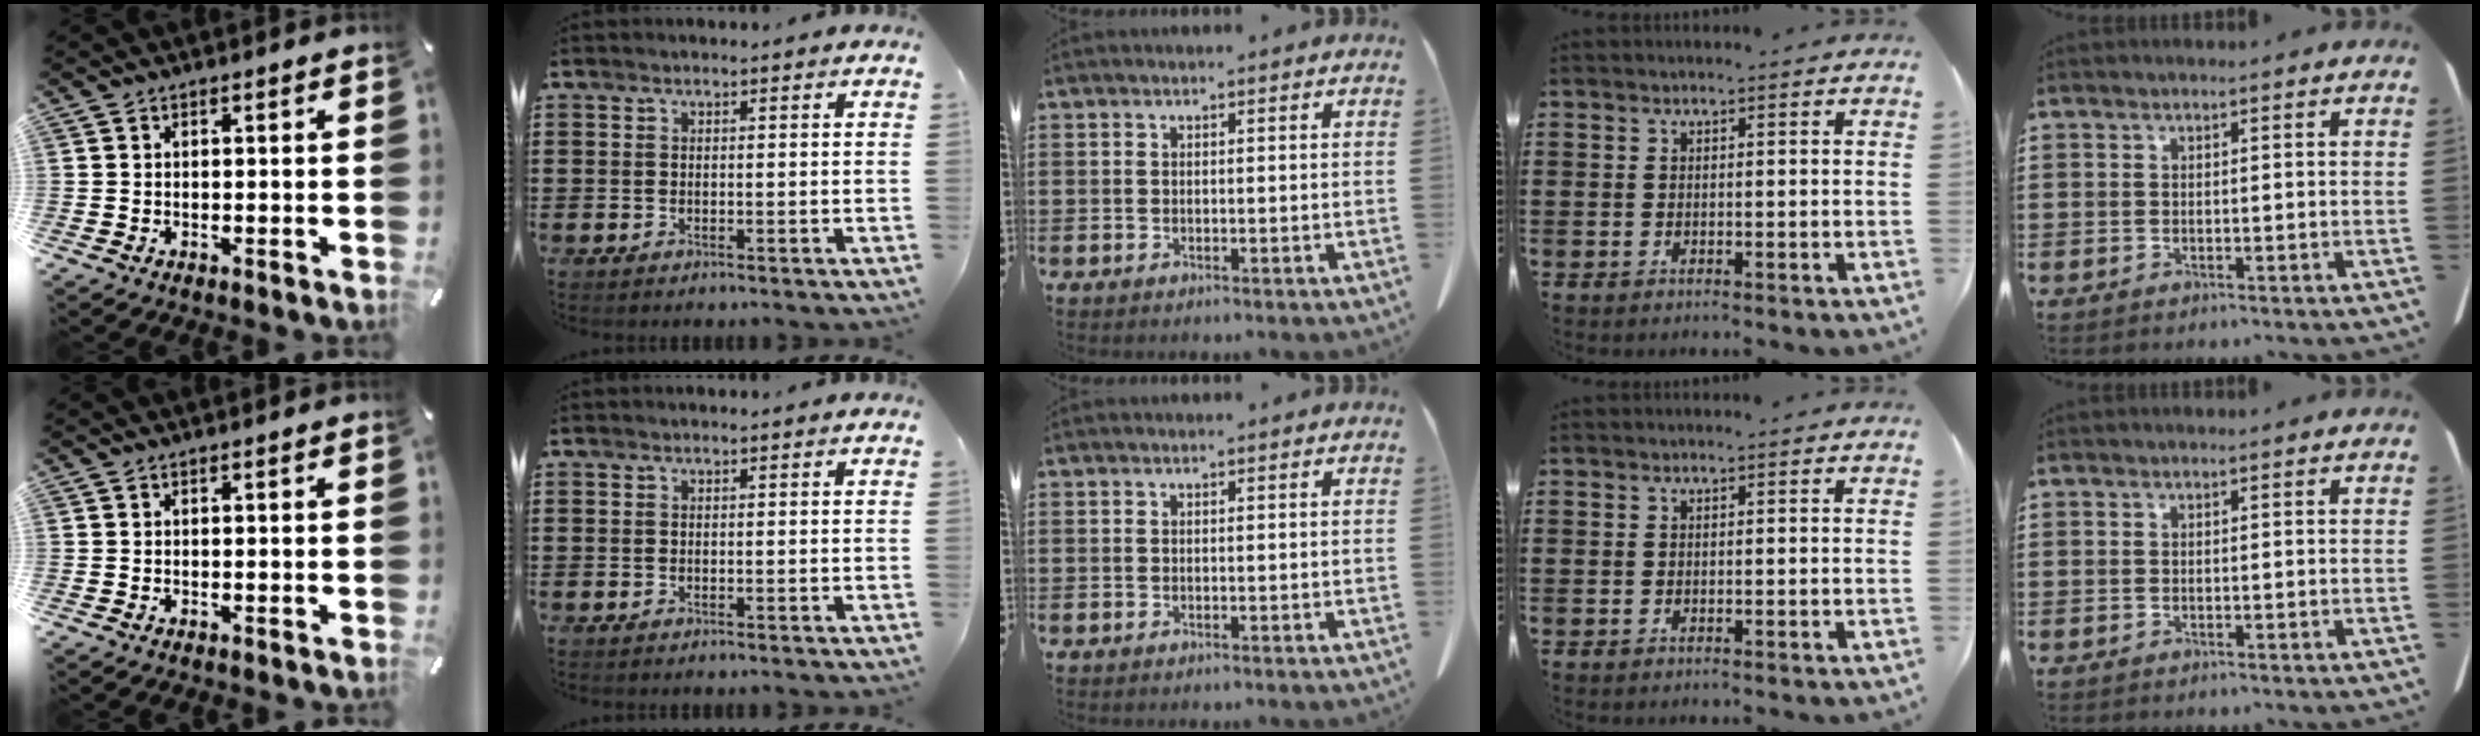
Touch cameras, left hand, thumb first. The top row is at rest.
{}